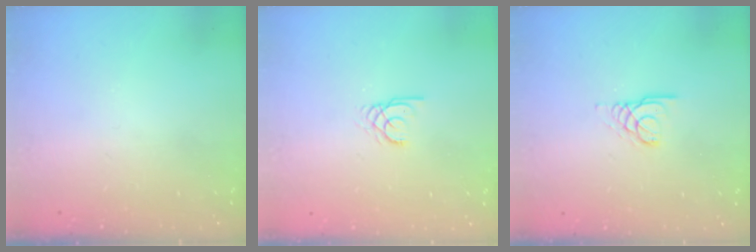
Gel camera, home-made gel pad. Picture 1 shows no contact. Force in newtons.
{"total": 2.0, "press": 2.0, "slide": 0.2}
{"total": 3.0, "press": 3.0, "slide": 0.1}